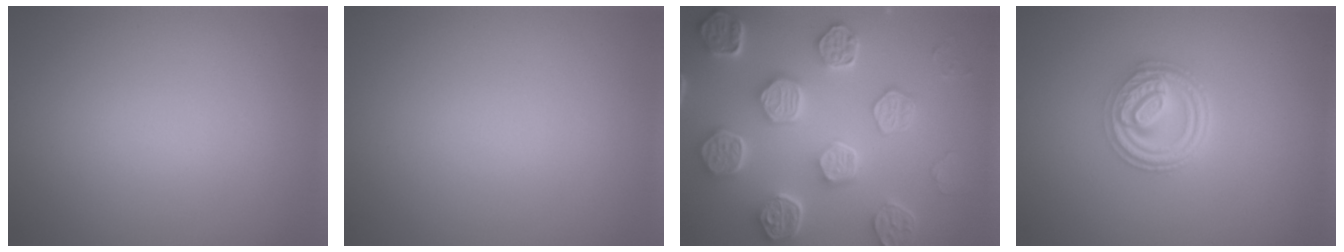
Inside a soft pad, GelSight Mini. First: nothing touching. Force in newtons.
{"total": 0.0}
{"total": 8.3, "press": 6.5, "slide": 5.2}
{"total": 4.5, "press": 3.7, "slide": 2.6}